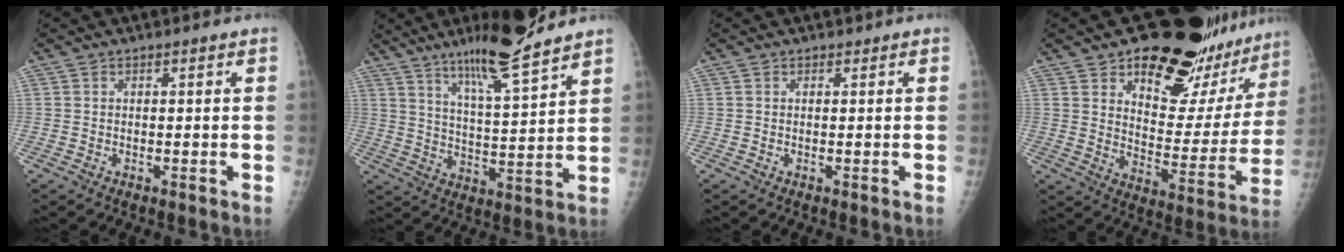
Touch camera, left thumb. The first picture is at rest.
{"total": 12.8, "force": [9.8, 1.1, 8.3], "torque": [-0.135, -0.061, 0.169]}
{"total": 0.0}
{"total": 23.2, "force": [17.1, 10.1, 12.0], "torque": [-0.112, -0.105, 0.233]}